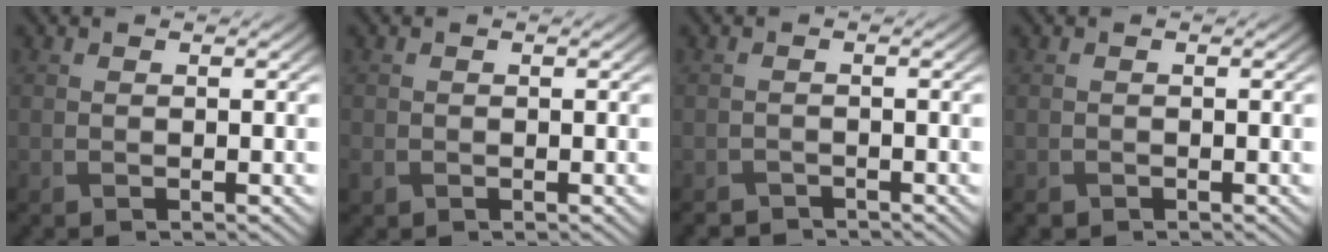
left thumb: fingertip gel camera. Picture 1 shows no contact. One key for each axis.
{"total": 1.2, "fx": -0.7, "fy": 0.9, "fz": 0.3, "tx": -0.010, "ty": -0.007, "tz": -0.016}
{"total": 2.1, "fx": -2.1, "fy": 0.4, "fz": 0.2, "tx": -0.003, "ty": -0.006, "tz": -0.039}
{"total": 0.7, "fx": -0.6, "fy": 0.4, "fz": 0.1, "tx": -0.002, "ty": -0.004, "tz": -0.013}